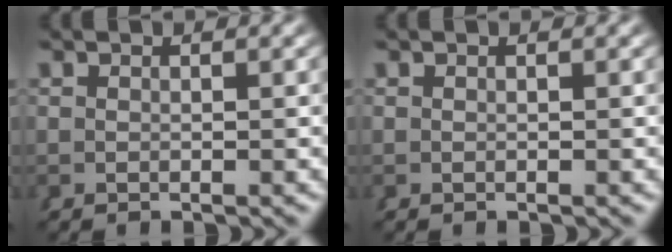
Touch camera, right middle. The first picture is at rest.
{"total": 0.0}